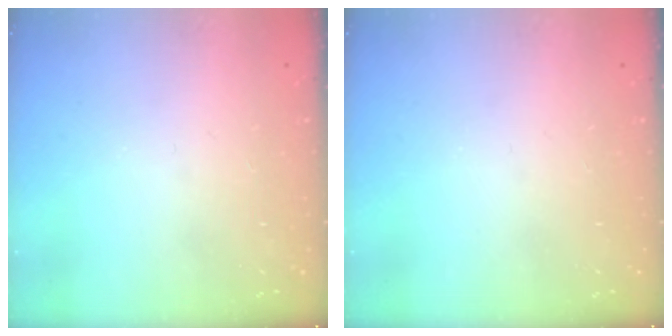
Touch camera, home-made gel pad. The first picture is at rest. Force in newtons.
{"total": 0.0}